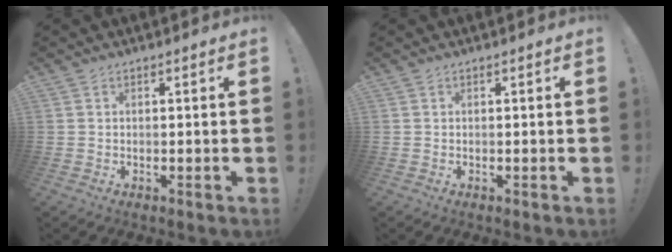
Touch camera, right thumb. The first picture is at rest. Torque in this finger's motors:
{"motor_torque": [0.00, 0.00, 0.00, 0.00, 0.00]}